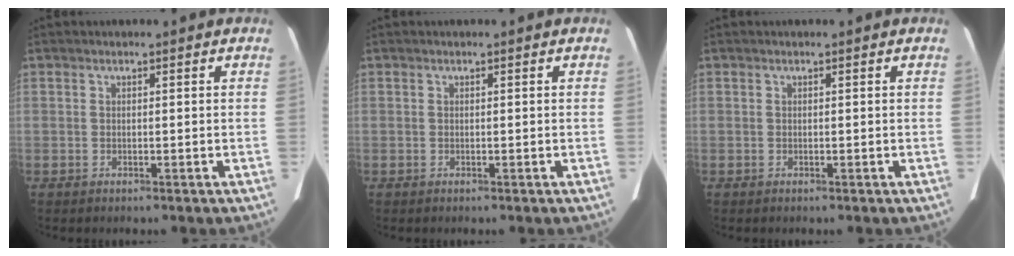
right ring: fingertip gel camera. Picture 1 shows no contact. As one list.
[{"total": 0.0}, {"total": 0.0}]